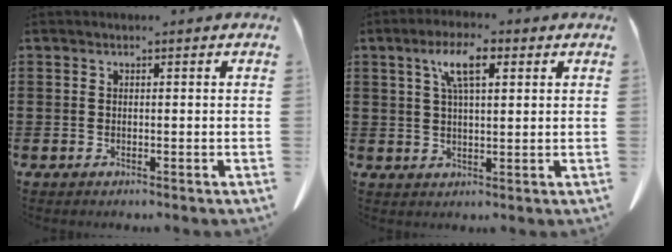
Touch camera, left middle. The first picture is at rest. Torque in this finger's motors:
{"motor_torque": [2.14, 0.00, 0.54, 0.16]}